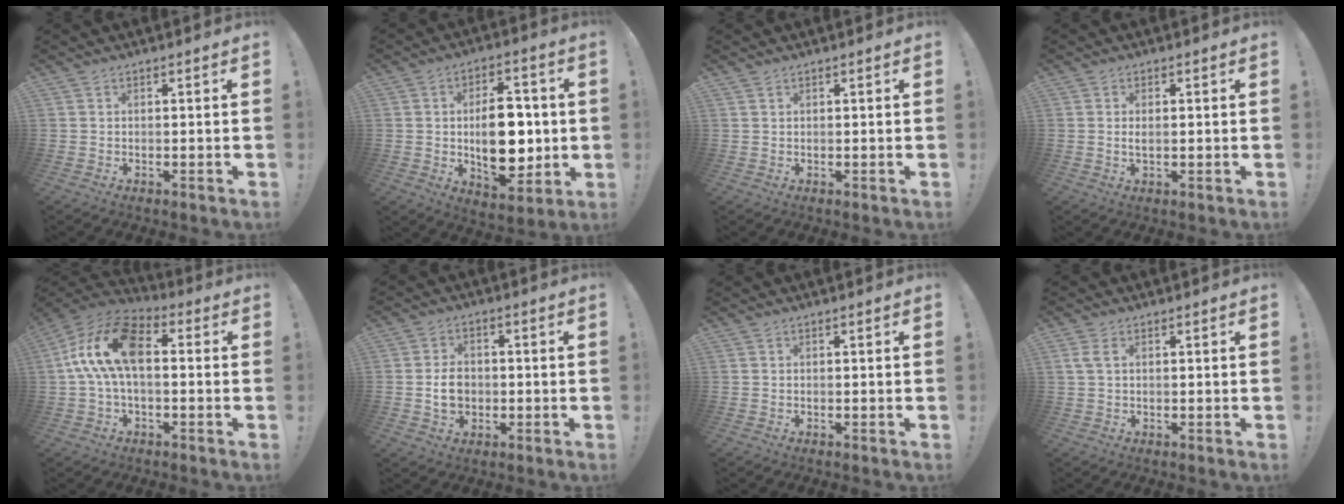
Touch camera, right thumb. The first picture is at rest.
{"total": 15.4, "force": [-1.2, 9.7, 11.9], "torque": [-0.175, 0.006, -0.019]}
{"total": 0.6, "force": [0.6, 0.2, 0.2], "torque": [-0.005, 0.000, 0.011]}
{"total": 1.8, "force": [0.2, 0.8, 1.5], "torque": [-0.028, 0.001, 0.002]}
{"total": 16.2, "force": [1.8, 8.4, 13.8], "torque": [-0.266, 0.012, 0.036]}
{"total": 6.8, "force": [-0.9, 5.5, 3.8], "torque": [-0.049, 0.007, -0.015]}
{"total": 0.0}
{"total": 2.8, "force": [1.1, 1.5, 2.1], "torque": [-0.050, 0.007, 0.022]}